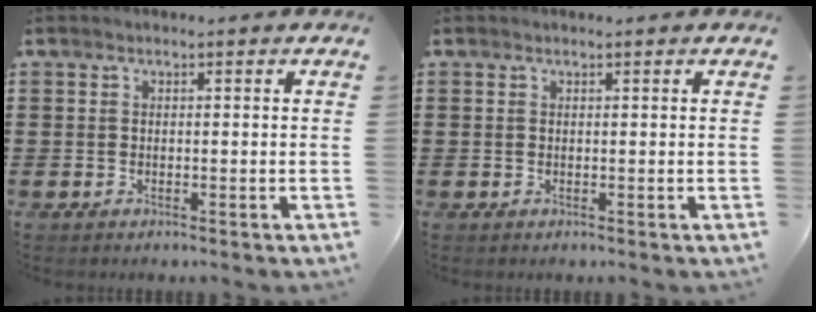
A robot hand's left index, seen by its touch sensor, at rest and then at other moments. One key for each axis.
{"total": 0.0}